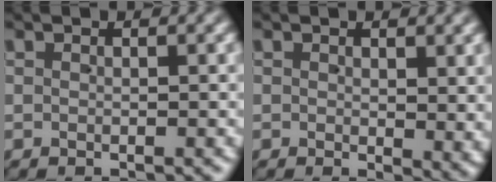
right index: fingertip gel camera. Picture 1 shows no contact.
{"total": 1.6, "force": [0.4, 0.7, 1.4], "torque": [-0.009, -0.007, 0.008]}